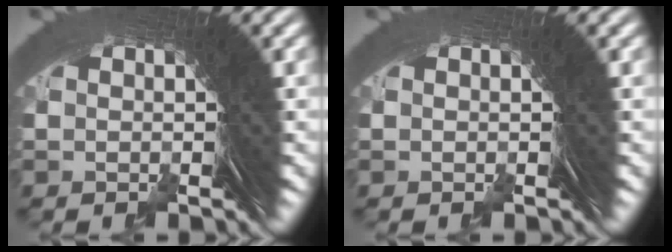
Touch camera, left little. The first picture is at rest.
{"total": 0.0}